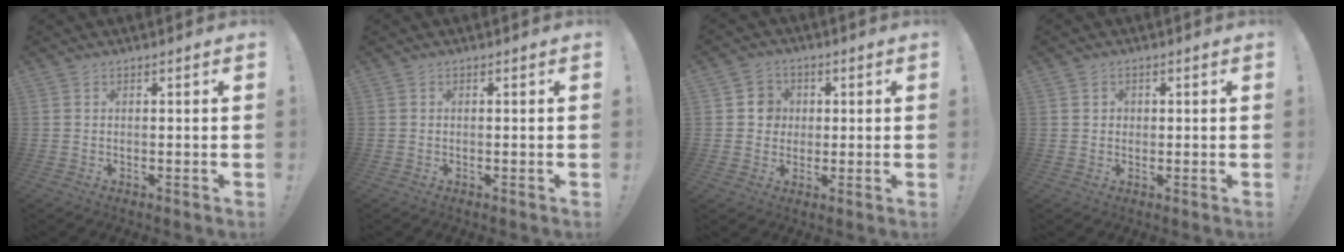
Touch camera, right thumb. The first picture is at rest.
{"total": 0.0}
{"total": 6.1, "force": [0.9, 5.9, 1.3], "torque": [-0.009, -0.005, 0.017]}
{"total": 1.7, "force": [0.5, 1.6, 0.3], "torque": [0.001, -0.001, 0.006]}